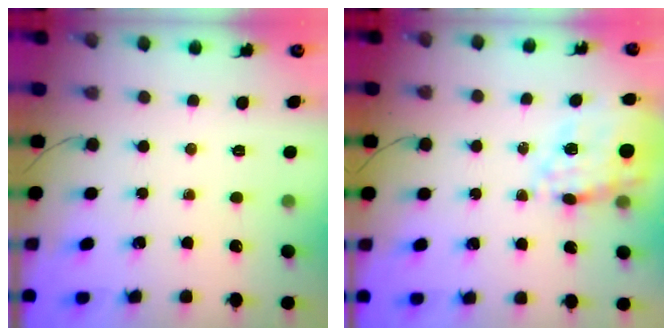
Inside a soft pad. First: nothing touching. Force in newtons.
{"total": 17.7, "press": 17.3, "slide": 3.8}